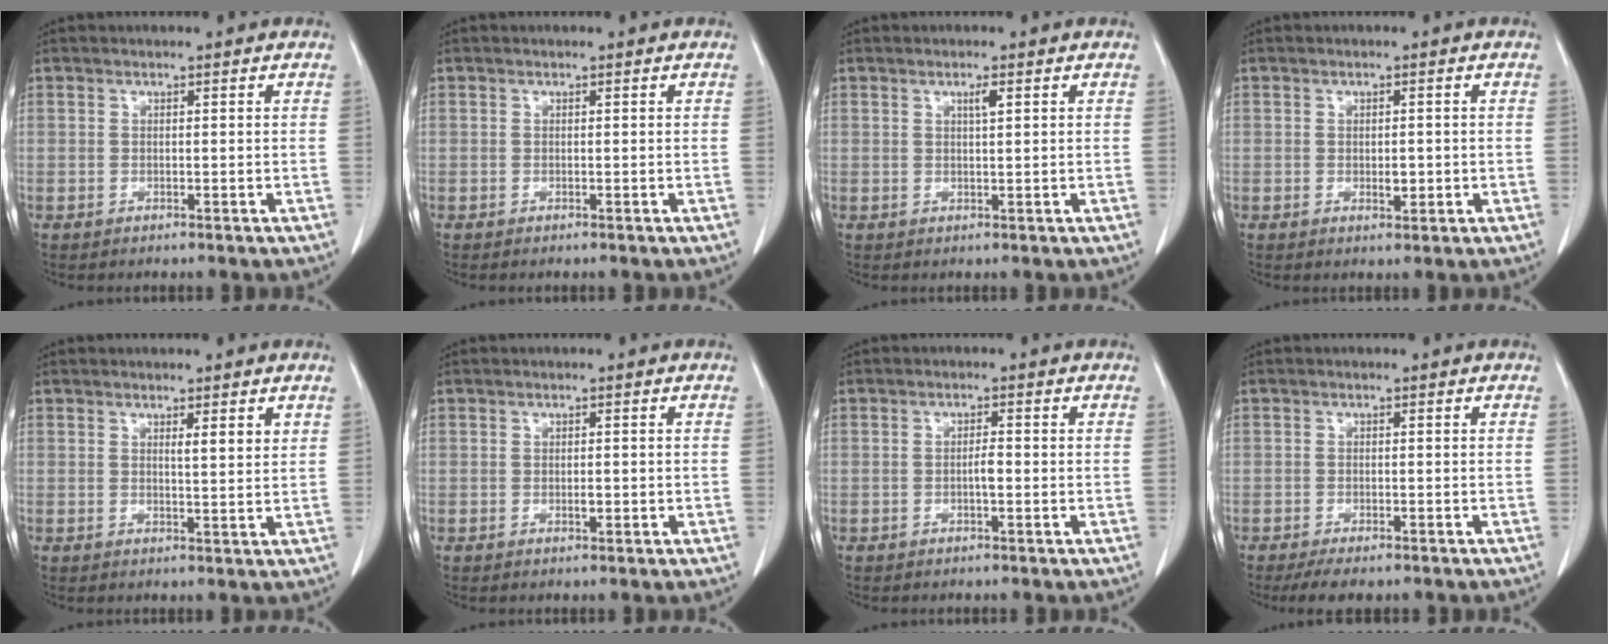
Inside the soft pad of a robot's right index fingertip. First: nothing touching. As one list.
[{"total": 0.0}, {"total": 1.4, "force": [0.7, 0.0, 1.3], "torque": [-0.024, -0.001, 0.011]}, {"total": 1.8, "force": [-0.1, 1.0, 1.5], "torque": [-0.020, 0.001, 0.004]}, {"total": 2.4, "force": [1.3, 0.2, 2.0], "torque": [-0.036, -0.005, 0.021]}, {"total": 1.1, "force": [-0.1, 0.6, 1.0], "torque": [-0.015, 0.002, 0.002]}, {"total": 1.6, "force": [-0.3, 0.3, 1.5], "torque": [-0.025, 0.004, -0.004]}, {"total": 4.1, "force": [-3.2, 1.4, 2.2], "torque": [-0.035, -0.008, -0.044]}]